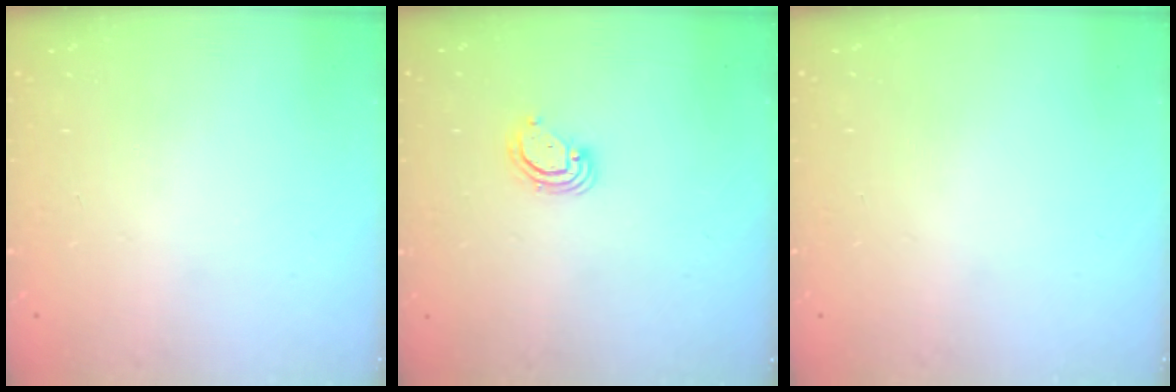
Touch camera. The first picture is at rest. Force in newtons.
{"total": 3.0, "press": 3.0, "slide": 0.2}
{"total": 0.0}